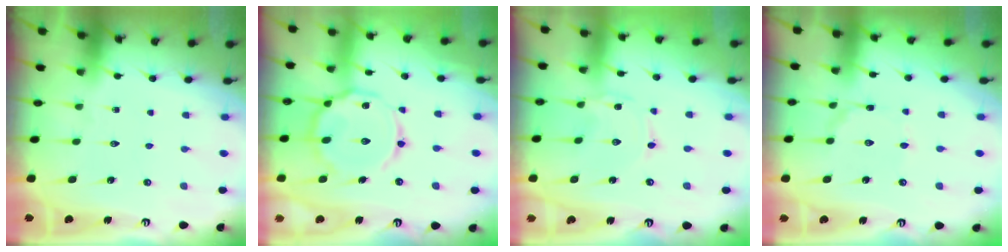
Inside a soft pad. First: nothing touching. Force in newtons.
{"total": 14.3, "press": 14.2, "slide": 1.2}
{"total": 0.0}
{"total": 1.6, "press": 1.6, "slide": 0.1}